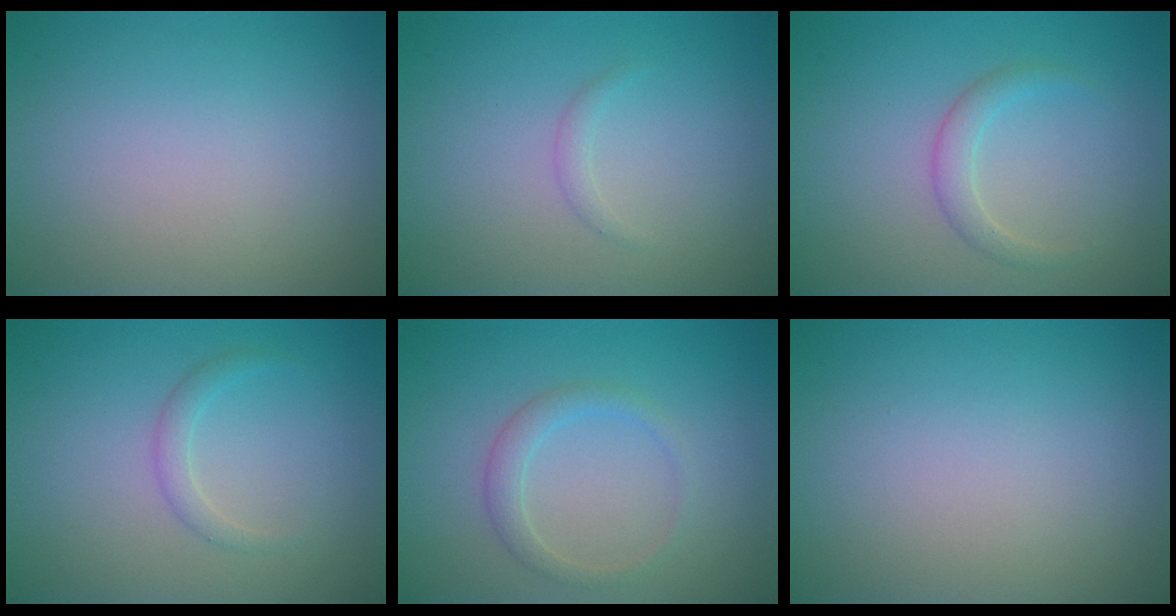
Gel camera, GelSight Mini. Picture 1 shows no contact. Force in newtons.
{"total": 0.8, "press": 0.8, "slide": 0.1}
{"total": 1.7, "press": 1.7, "slide": 0.1}
{"total": 1.2, "press": 1.2, "slide": 0.0}
{"total": 1.8, "press": 1.8, "slide": 0.0}
{"total": 0.0}